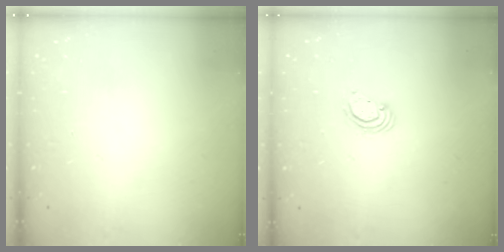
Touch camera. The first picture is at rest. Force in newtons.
{"total": 2.2, "press": 2.2, "slide": 0.2}